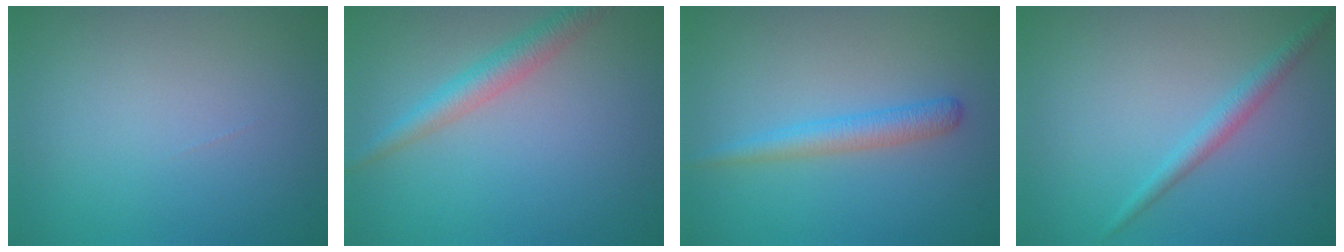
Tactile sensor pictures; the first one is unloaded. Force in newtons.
{"total": 2.9, "press": 2.9, "slide": 0.2}
{"total": 2.4, "press": 2.4, "slide": 0.2}
{"total": 1.8, "press": 1.8, "slide": 0.1}